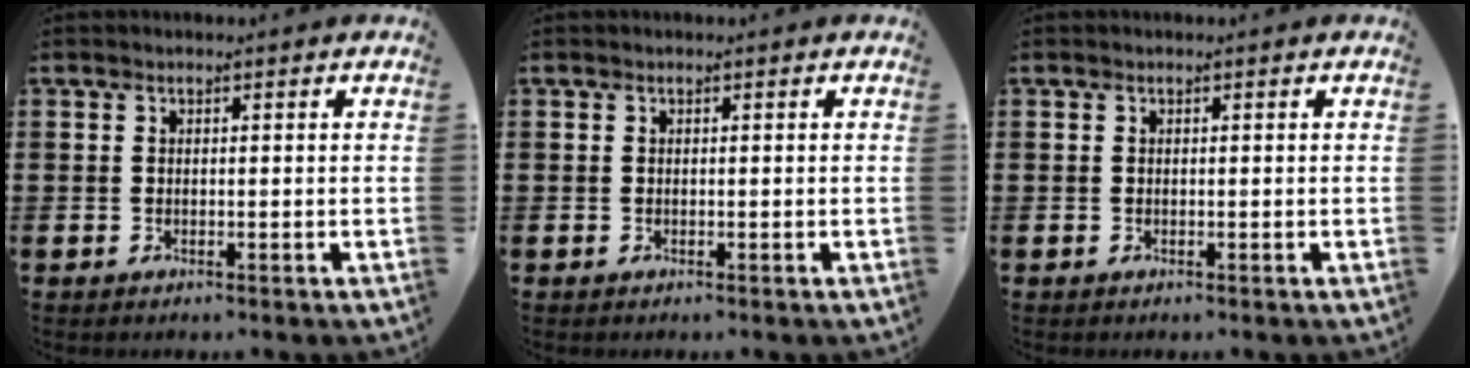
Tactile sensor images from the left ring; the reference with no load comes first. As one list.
[{"total": 0.0}, {"total": 0.0}]